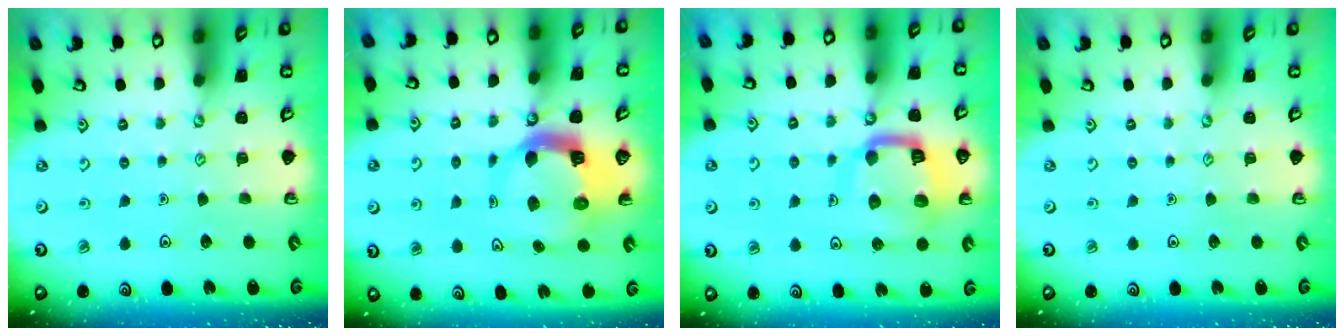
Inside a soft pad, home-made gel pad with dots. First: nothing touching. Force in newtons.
{"total": 8.5, "press": 8.4, "slide": 1.3}
{"total": 13.4, "press": 13.3, "slide": 1.6}
{"total": 0.0}